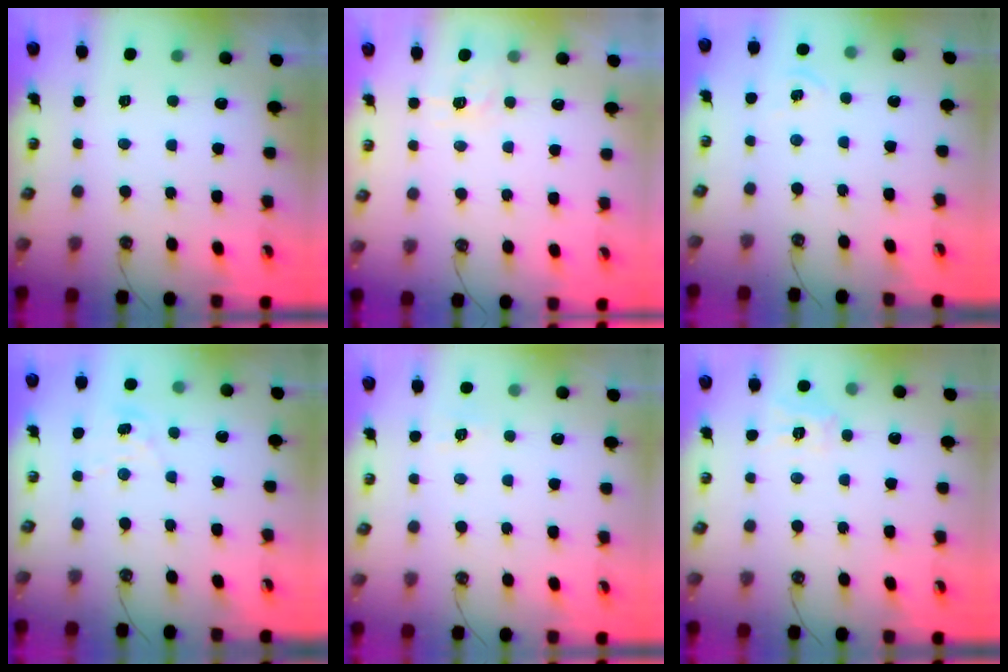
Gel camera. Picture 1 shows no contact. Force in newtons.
{"total": 4.7, "press": 4.6, "slide": 0.7}
{"total": 3.8, "press": 3.8, "slide": 0.5}
{"total": 2.9, "press": 2.9, "slide": 0.4}
{"total": 5.5, "press": 5.5, "slide": 0.6}
{"total": 6.3, "press": 6.3, "slide": 0.5}